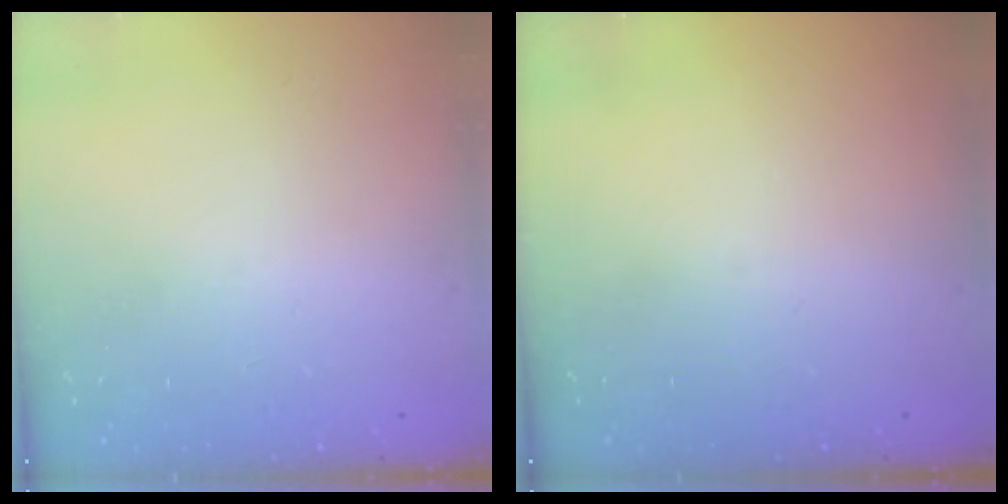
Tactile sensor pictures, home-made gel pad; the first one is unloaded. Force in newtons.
{"total": 0.0}